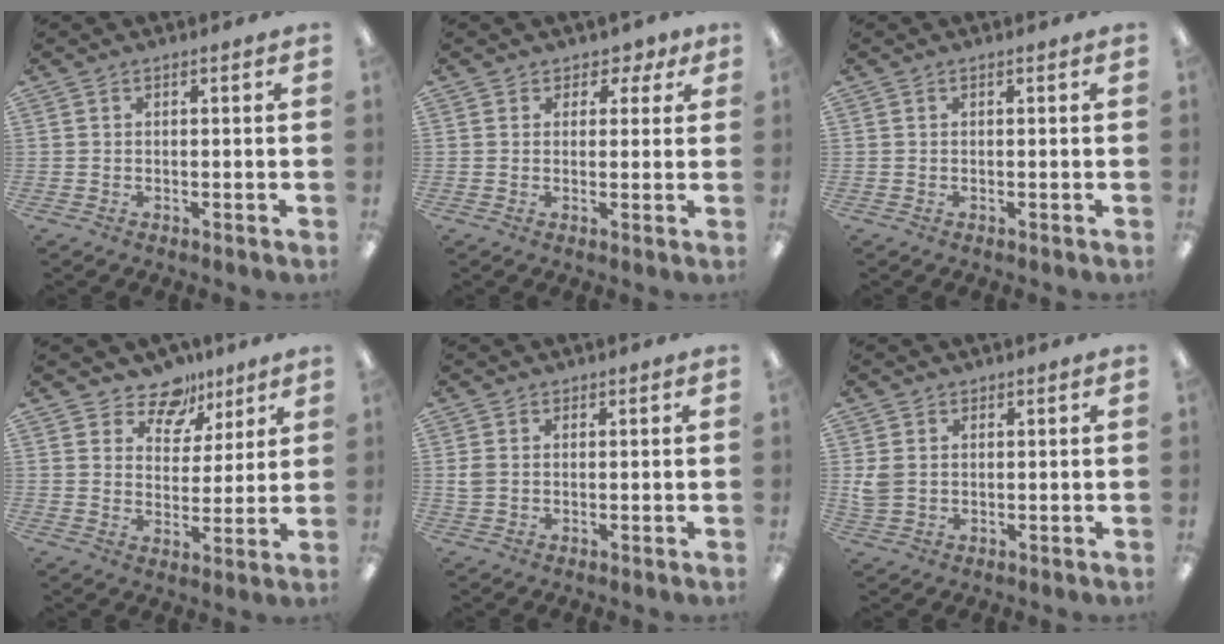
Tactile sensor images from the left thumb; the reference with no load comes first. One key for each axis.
{"total": 3.1, "fx": 1.3, "fy": 2.7, "fz": 0.6, "tx": 0.006, "ty": -0.002, "tz": 0.020}
{"total": 0.0}
{"total": 9.7, "fx": 7.7, "fy": 5.7, "fz": 2.0, "tx": -0.039, "ty": -0.054, "tz": 0.143}
{"total": 2.3, "fx": 0.6, "fy": 1.9, "fz": 1.2, "tx": -0.024, "ty": 0.005, "tz": 0.010}
{"total": 4.0, "fx": 1.0, "fy": 3.3, "fz": 1.9, "tx": -0.031, "ty": 0.003, "tz": 0.020}